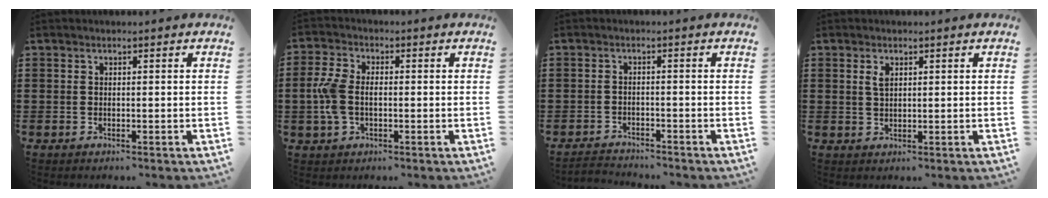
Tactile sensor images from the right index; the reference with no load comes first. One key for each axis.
{"total": 5.5, "fx": -0.7, "fy": 3.4, "fz": 4.2, "tx": -0.116, "ty": -0.003, "tz": -0.022}
{"total": 2.1, "fx": -2.0, "fy": 0.2, "fz": -0.3, "tx": -0.002, "ty": 0.002, "tz": -0.046}
{"total": 1.9, "fx": 0.8, "fy": 0.9, "fz": 1.5, "tx": -0.033, "ty": 0.005, "tz": 0.013}